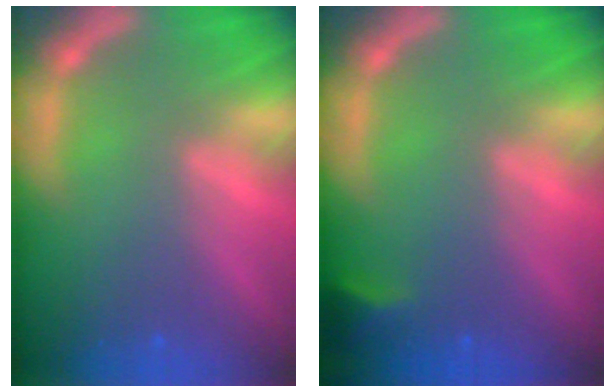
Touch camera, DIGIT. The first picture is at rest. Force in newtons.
{"total": 1.9}